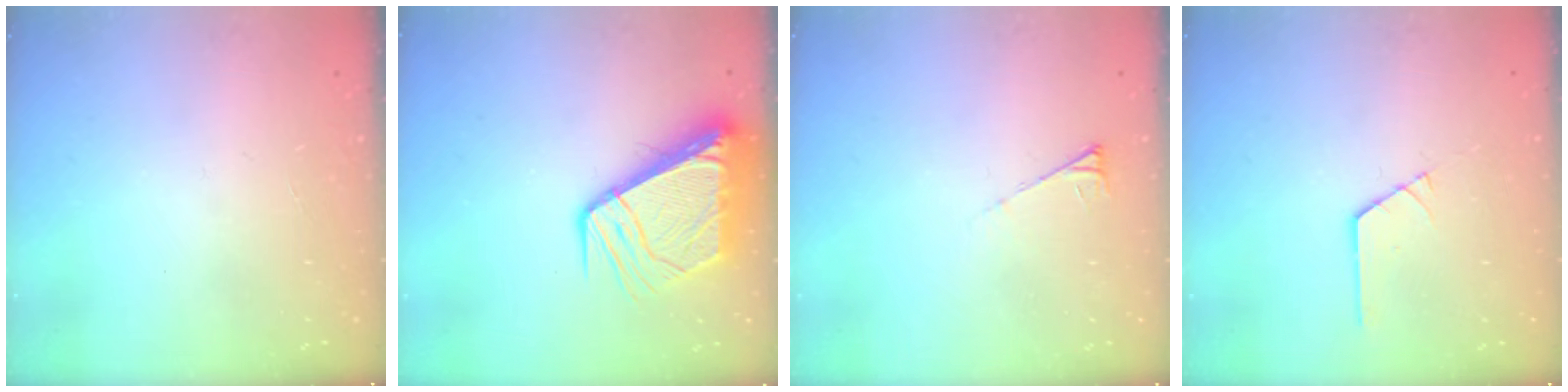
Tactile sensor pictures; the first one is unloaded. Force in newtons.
{"total": 14.6, "press": 14.5, "slide": 1.7}
{"total": 3.5, "press": 3.5, "slide": 0.6}
{"total": 1.2, "press": 1.2, "slide": 0.1}